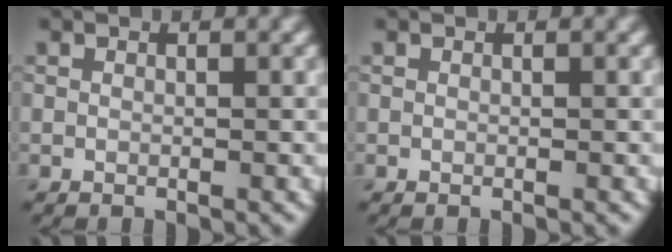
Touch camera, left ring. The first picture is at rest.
{"total": 0.0}